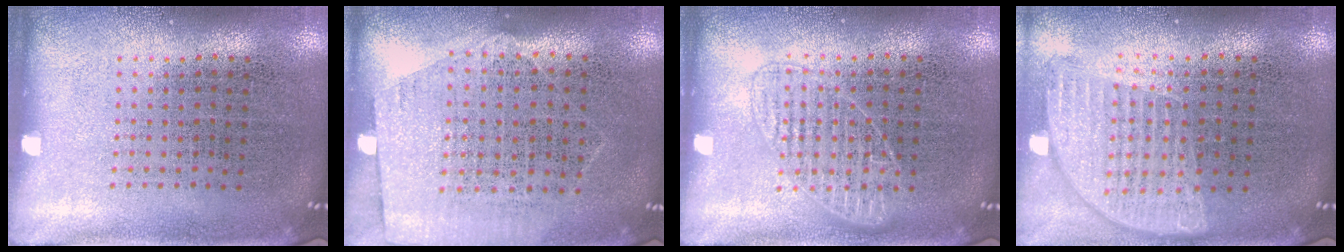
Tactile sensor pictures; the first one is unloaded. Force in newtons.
{"total": 1.3, "press": 1.1, "slide": 0.7}
{"total": 2.0, "press": 2.0, "slide": 0.4}
{"total": 1.0, "press": 1.0, "slide": 0.1}